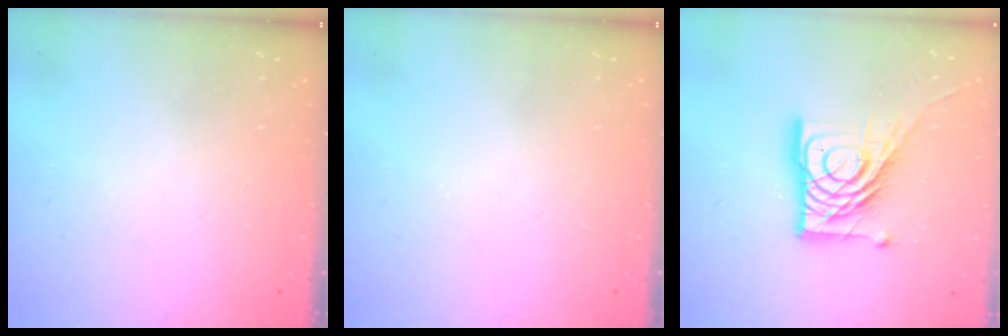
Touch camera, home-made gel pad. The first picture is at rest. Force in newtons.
{"total": 0.0}
{"total": 17.8, "press": 17.7, "slide": 2.0}